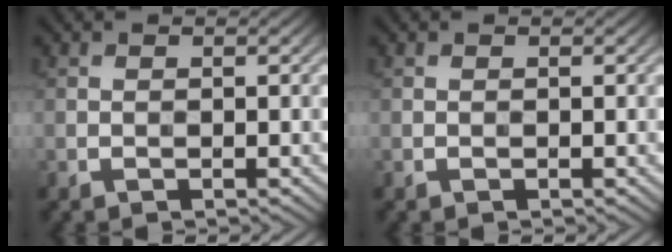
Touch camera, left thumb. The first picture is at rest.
{"total": 0.0}